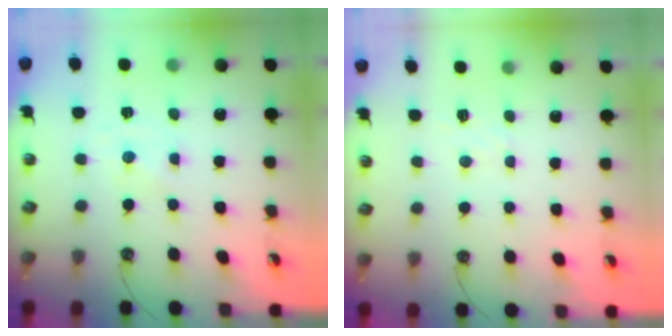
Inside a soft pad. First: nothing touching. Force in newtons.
{"total": 5.3, "press": 5.3, "slide": 0.6}